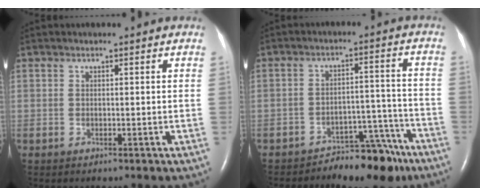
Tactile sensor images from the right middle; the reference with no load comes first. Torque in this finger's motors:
{"motor_torque": [0.15, -0.14, 0.09, 0.05]}